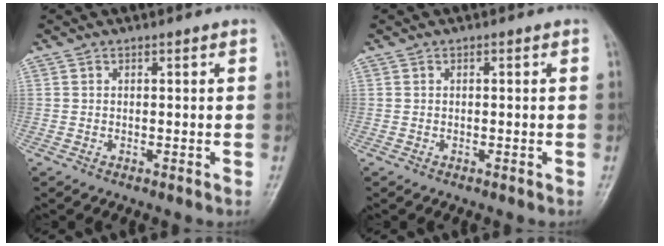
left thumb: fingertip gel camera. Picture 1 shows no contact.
{"total": 0.0}